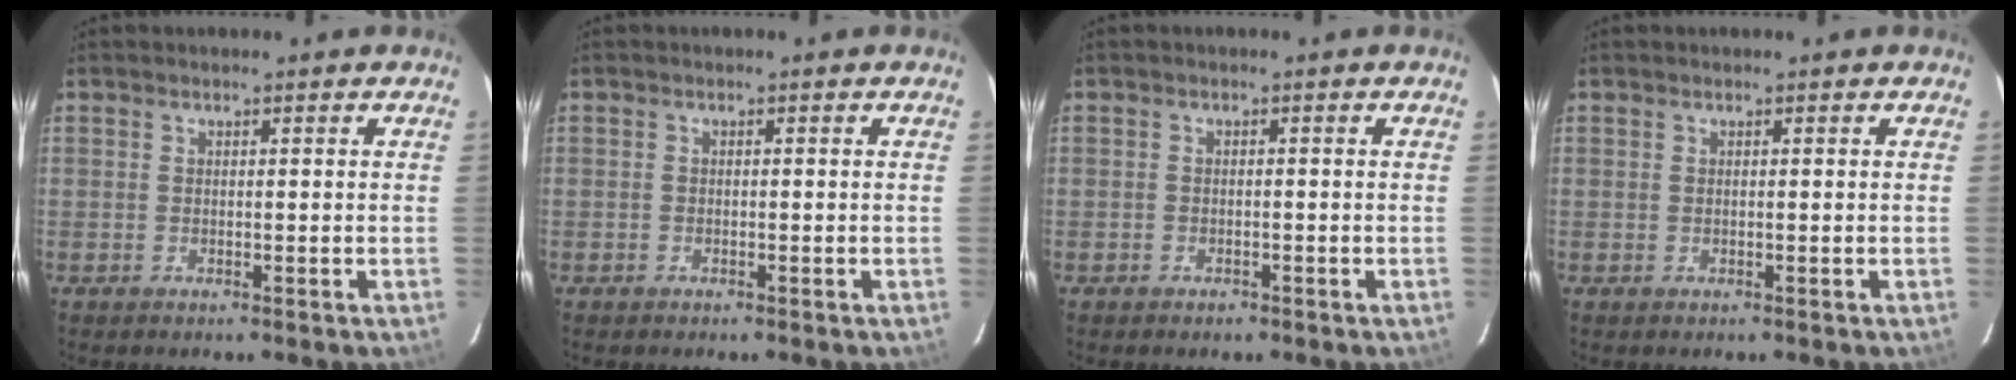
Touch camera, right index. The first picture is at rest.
{"total": 0.8, "force": [-0.6, 0.5, -0.1], "torque": [-0.002, 0.004, -0.012]}
{"total": 1.4, "force": [-1.0, 1.0, 0.2], "torque": [-0.008, 0.003, -0.015]}
{"total": 0.0}